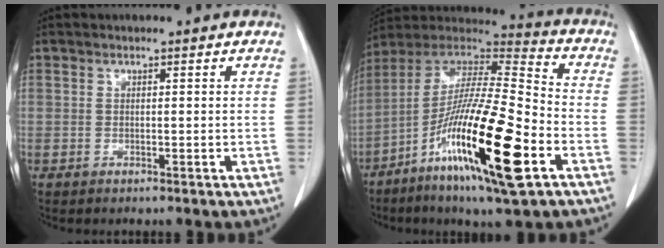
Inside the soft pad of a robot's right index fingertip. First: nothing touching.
{"total": 23.1, "force": [-9.0, 2.0, 21.2], "torque": [-0.406, -0.035, -0.164]}